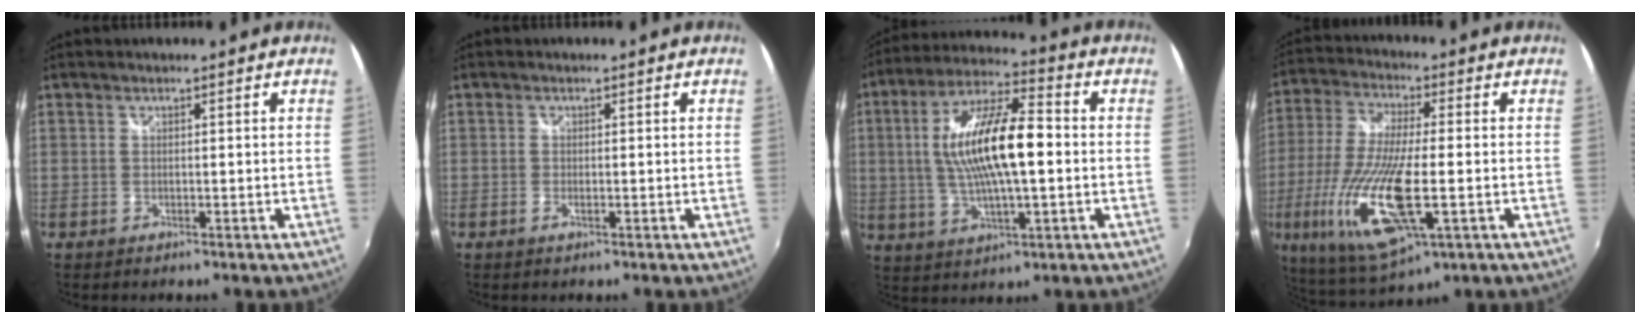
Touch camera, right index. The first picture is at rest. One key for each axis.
{"total": 1.0, "fx": -0.5, "fy": 0.3, "fz": 0.8, "tx": -0.016, "ty": -0.003, "tz": -0.009}
{"total": 16.5, "fx": 0.5, "fy": 5.0, "fz": 15.7, "tx": -0.297, "ty": 0.013, "tz": 0.005}
{"total": 20.5, "fx": -5.5, "fy": 6.1, "fz": 18.8, "tx": -0.397, "ty": -0.043, "tz": -0.096}